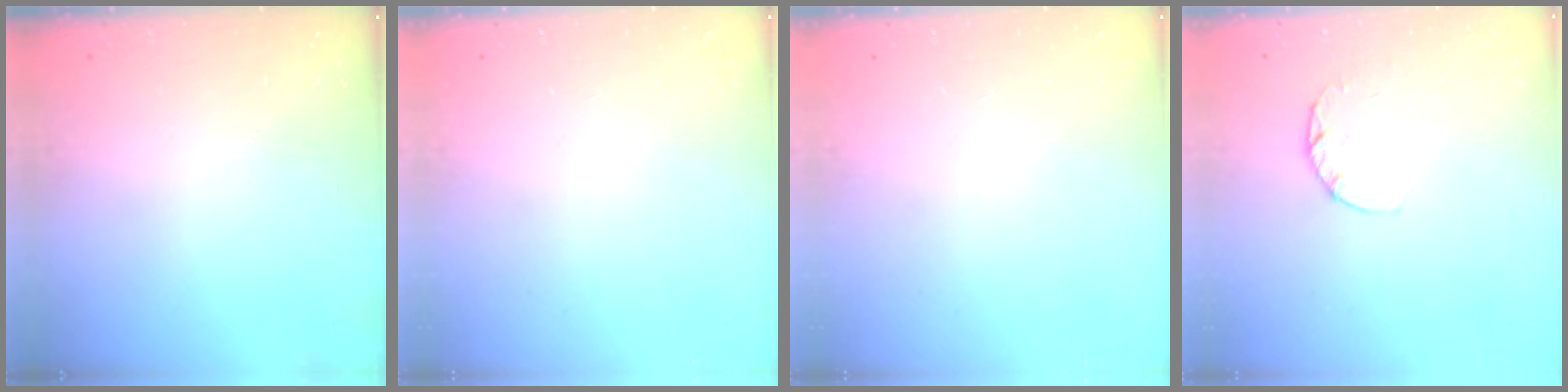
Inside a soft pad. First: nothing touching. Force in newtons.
{"total": 0.0}
{"total": 0.0}
{"total": 2.6, "press": 2.5, "slide": 0.4}